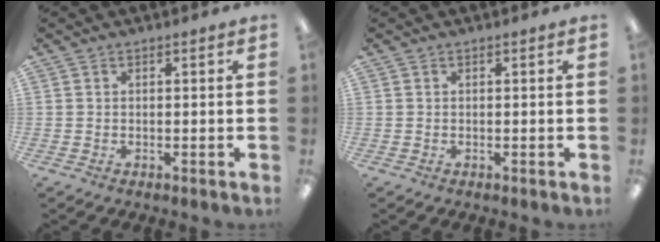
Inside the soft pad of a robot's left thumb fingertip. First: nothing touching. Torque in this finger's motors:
{"motor_torque": [-0.02, -0.19, -0.03, 0.01, -0.02]}